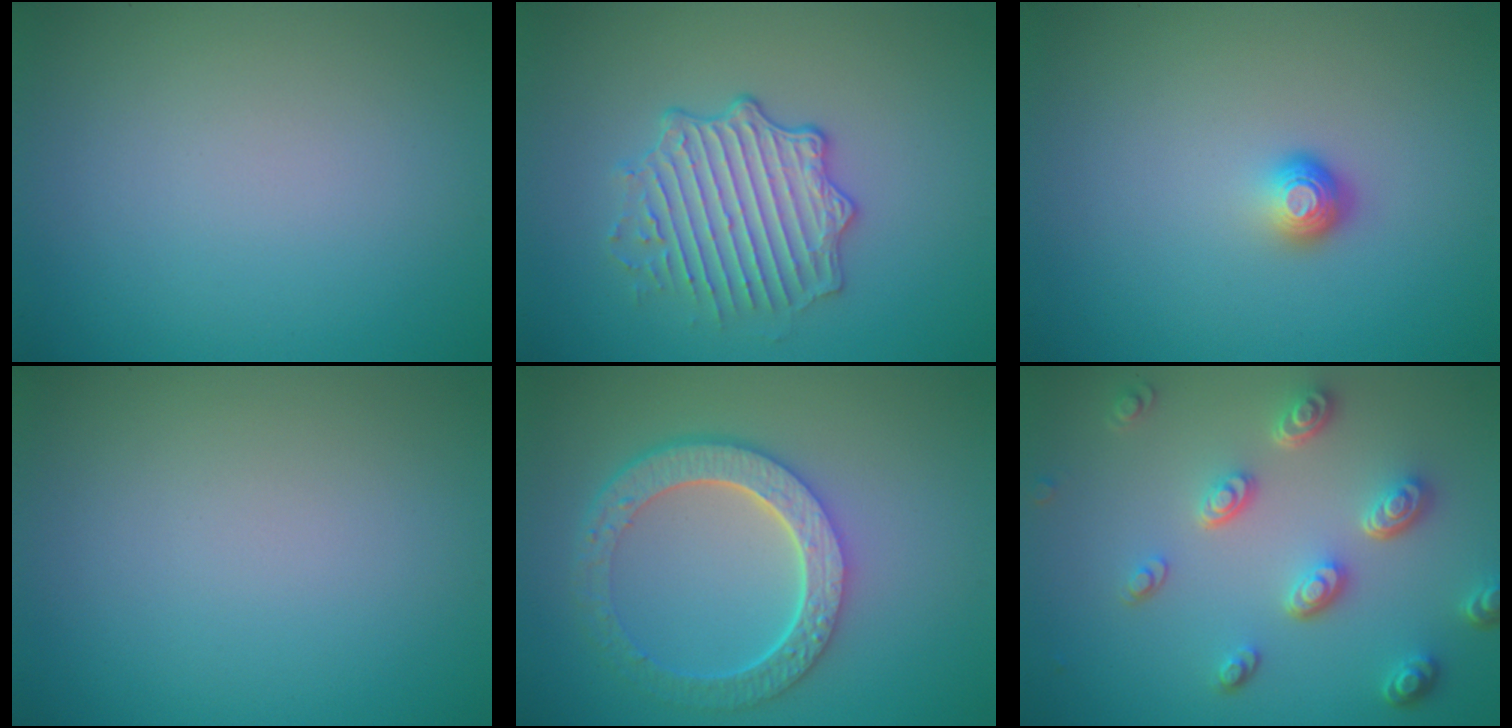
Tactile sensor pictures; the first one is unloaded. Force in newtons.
{"total": 4.2, "press": 3.8, "slide": 1.8}
{"total": 1.6, "press": 1.1, "slide": 1.2}
{"total": 0.0}
{"total": 6.0, "press": 4.5, "slide": 4.0}
{"total": 4.8, "press": 3.6, "slide": 3.1}